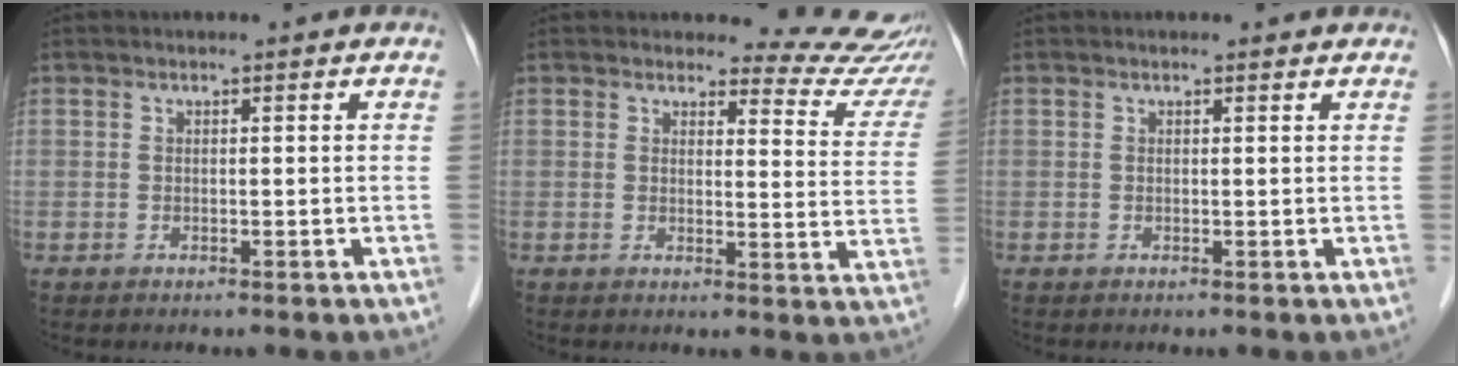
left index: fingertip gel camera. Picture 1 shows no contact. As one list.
[{"total": 11.5, "force": [11.2, 2.5, 0.8], "torque": [0.025, -0.077, 0.089]}, {"total": 1.3, "force": [1.2, 0.3, 0.3], "torque": [-0.014, 0.002, 0.010]}]